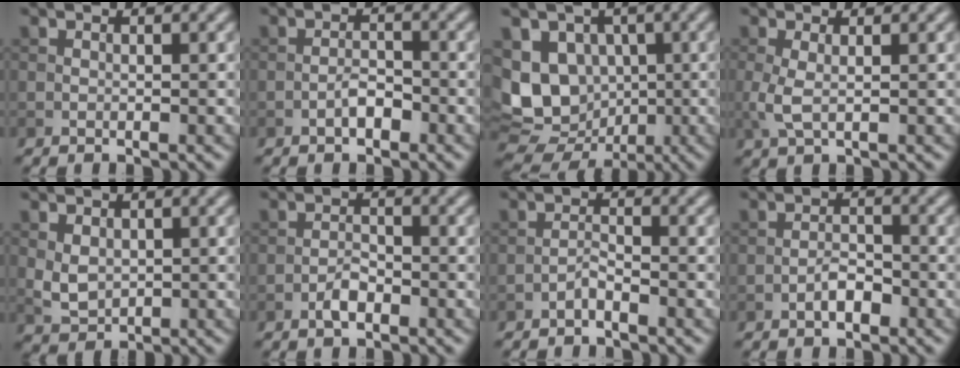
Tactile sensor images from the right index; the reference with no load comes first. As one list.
[{"total": 1.7, "force": [-1.0, 0.7, 1.2], "torque": [-0.020, 0.006, -0.020]}, {"total": 10.2, "force": [-0.7, 8.4, 5.8], "torque": [-0.097, -0.015, -0.001]}, {"total": 2.2, "force": [0.1, 0.8, 2.0], "torque": [-0.052, 0.000, 0.001]}, {"total": 2.5, "force": [0.4, 1.9, 1.6], "torque": [-0.036, -0.004, 0.011]}, {"total": 1.8, "force": [-1.1, 0.7, 1.2], "torque": [-0.022, 0.004, -0.024]}, {"total": 1.2, "force": [-1.0, 0.1, 0.6], "torque": [-0.013, 0.006, -0.022]}, {"total": 1.8, "force": [-1.1, 0.8, 1.2], "torque": [-0.021, 0.005, -0.022]}]